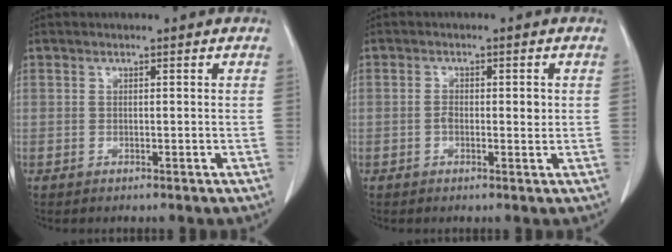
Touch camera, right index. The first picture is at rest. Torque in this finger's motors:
{"motor_torque": [-0.11, 0.17, 0.01, 0.01]}